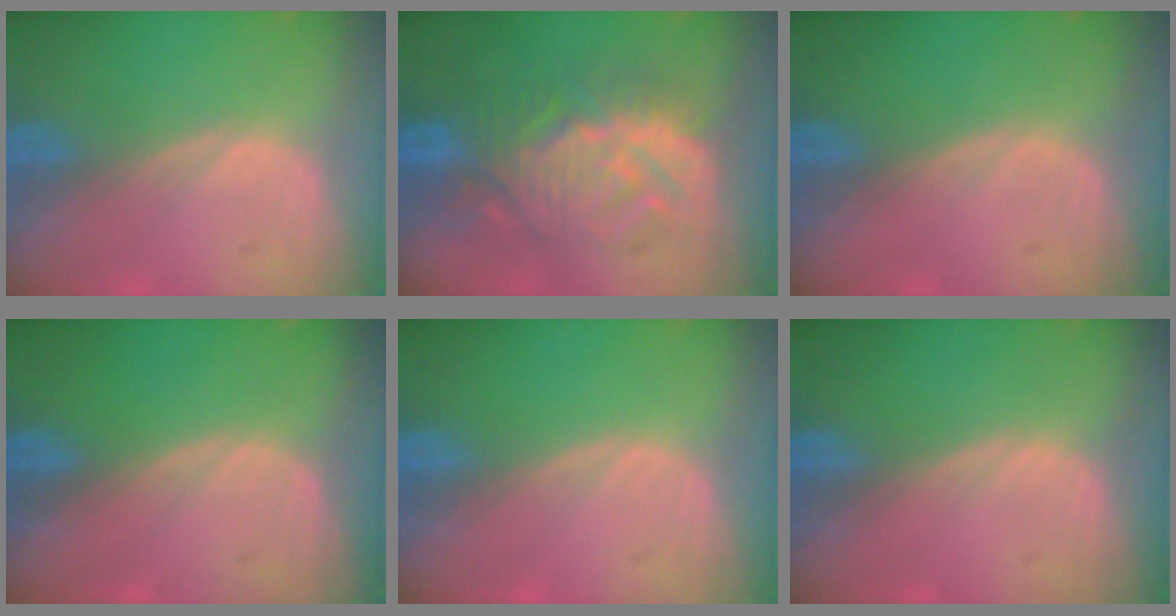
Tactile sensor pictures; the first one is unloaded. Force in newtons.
{"total": 9.5, "press": 9.4, "slide": 0.5}
{"total": 0.0}
{"total": 0.0}
{"total": 0.0}
{"total": 0.0}